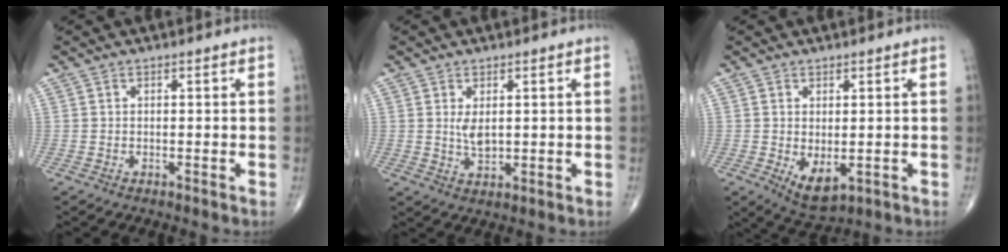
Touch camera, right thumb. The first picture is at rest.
{"total": 3.3, "force": [0.7, 1.6, 2.8], "torque": [-0.046, -0.012, 0.019]}
{"total": 5.6, "force": [-1.0, 2.8, 4.7], "torque": [-0.068, -0.012, -0.001]}